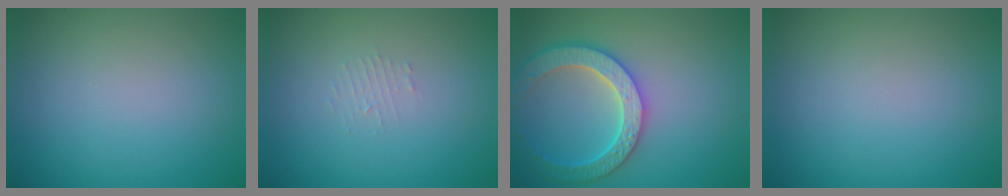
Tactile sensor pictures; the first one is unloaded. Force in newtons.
{"total": 0.9, "press": 0.9, "slide": 0.2}
{"total": 5.9, "press": 5.3, "slide": 2.8}
{"total": 0.0}